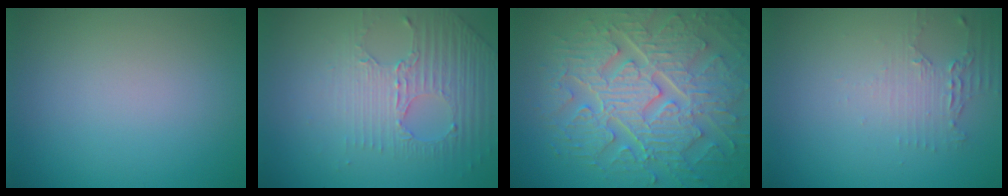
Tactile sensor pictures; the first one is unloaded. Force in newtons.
{"total": 4.6, "press": 3.0, "slide": 3.4}
{"total": 9.2, "press": 6.7, "slide": 6.3}
{"total": 2.2, "press": 1.7, "slide": 1.4}